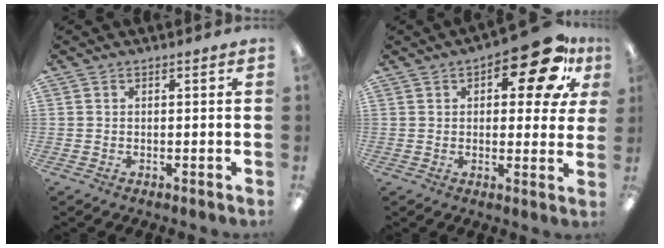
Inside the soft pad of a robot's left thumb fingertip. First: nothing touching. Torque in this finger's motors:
{"motor_torque": [-0.18, 0.75, 0.16, -0.11, 0.09]}